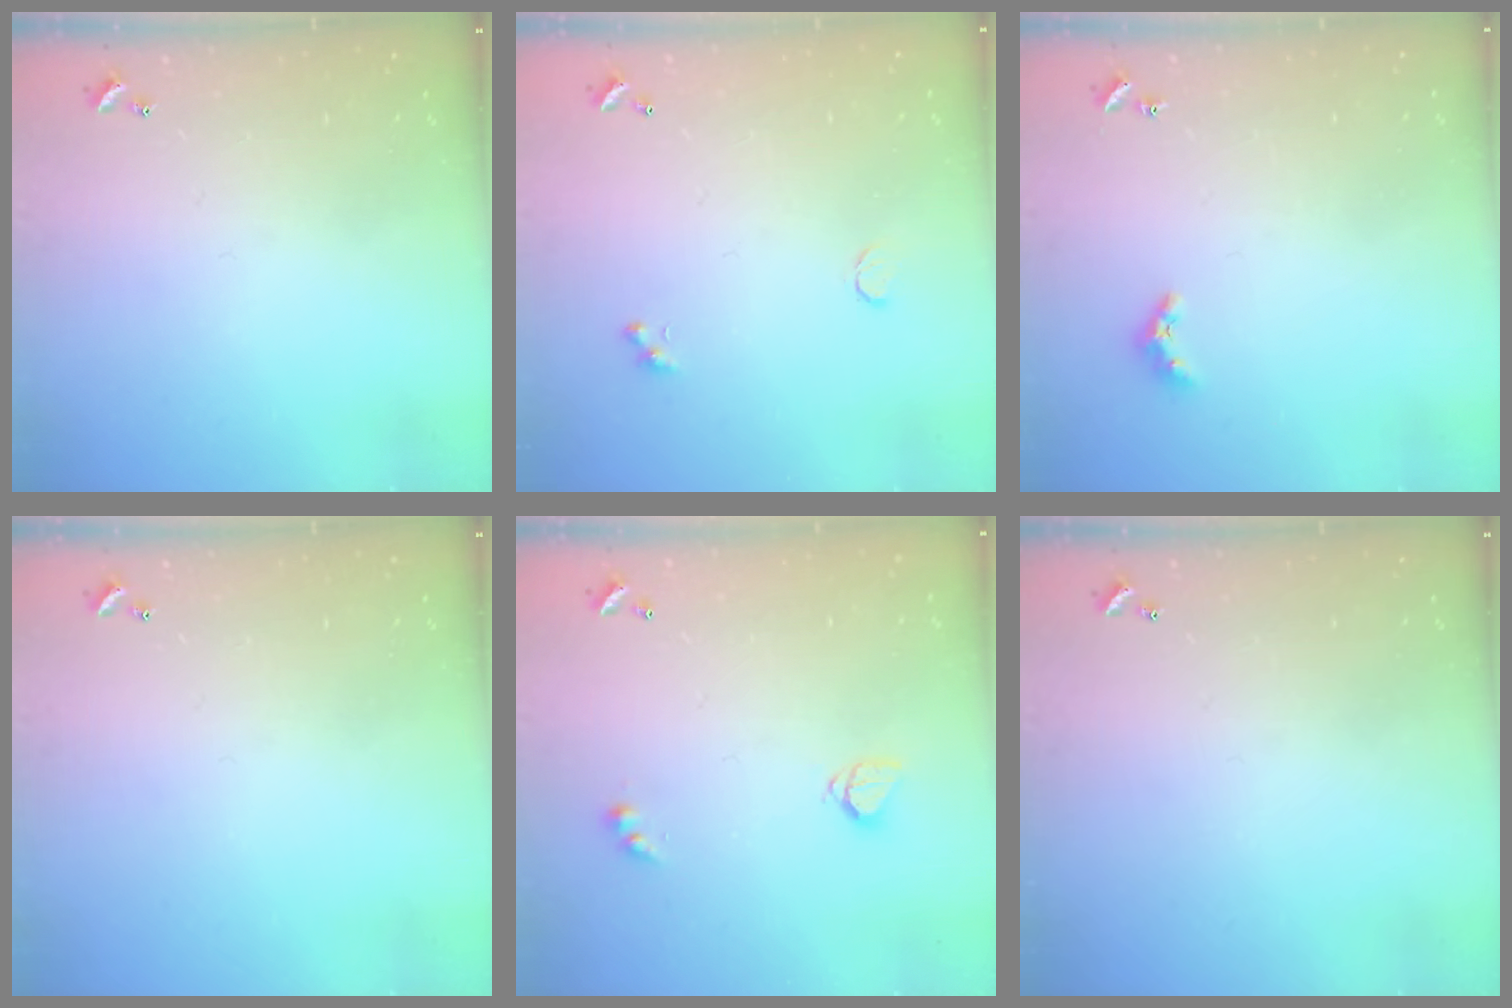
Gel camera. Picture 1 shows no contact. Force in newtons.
{"total": 0.6, "press": 0.4, "slide": 0.4}
{"total": 3.3, "press": 3.3, "slide": 0.6}
{"total": 0.0}
{"total": 3.3, "press": 3.3, "slide": 0.2}
{"total": 0.0}